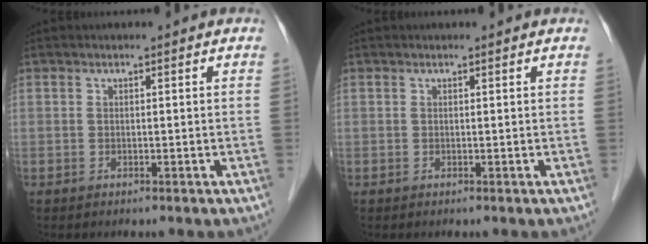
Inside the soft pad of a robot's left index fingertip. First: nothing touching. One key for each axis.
{"total": 0.5, "fx": 0.5, "fy": 0.0, "fz": 0.1, "tx": -0.001, "ty": 0.004, "tz": 0.004}